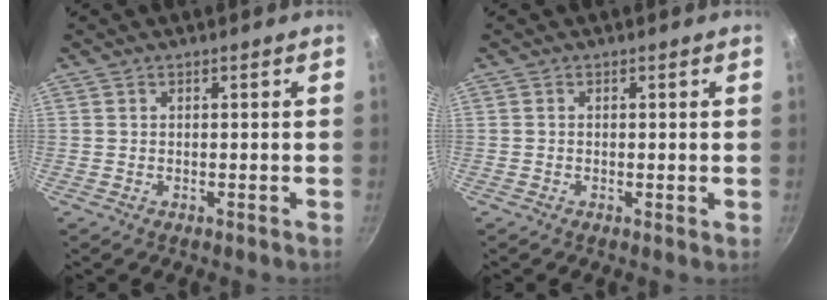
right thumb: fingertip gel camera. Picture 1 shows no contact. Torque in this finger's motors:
{"motor_torque": [-0.28, 0.06, -0.17, -0.09, -0.02]}